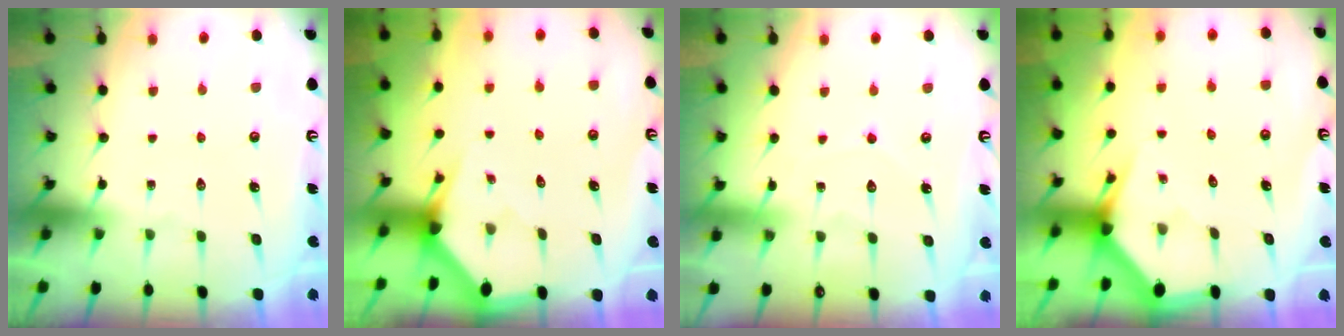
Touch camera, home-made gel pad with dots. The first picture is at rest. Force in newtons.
{"total": 2.4, "press": 2.4, "slide": 0.2}
{"total": 3.2, "press": 3.2, "slide": 0.3}
{"total": 2.8, "press": 2.8, "slide": 0.2}